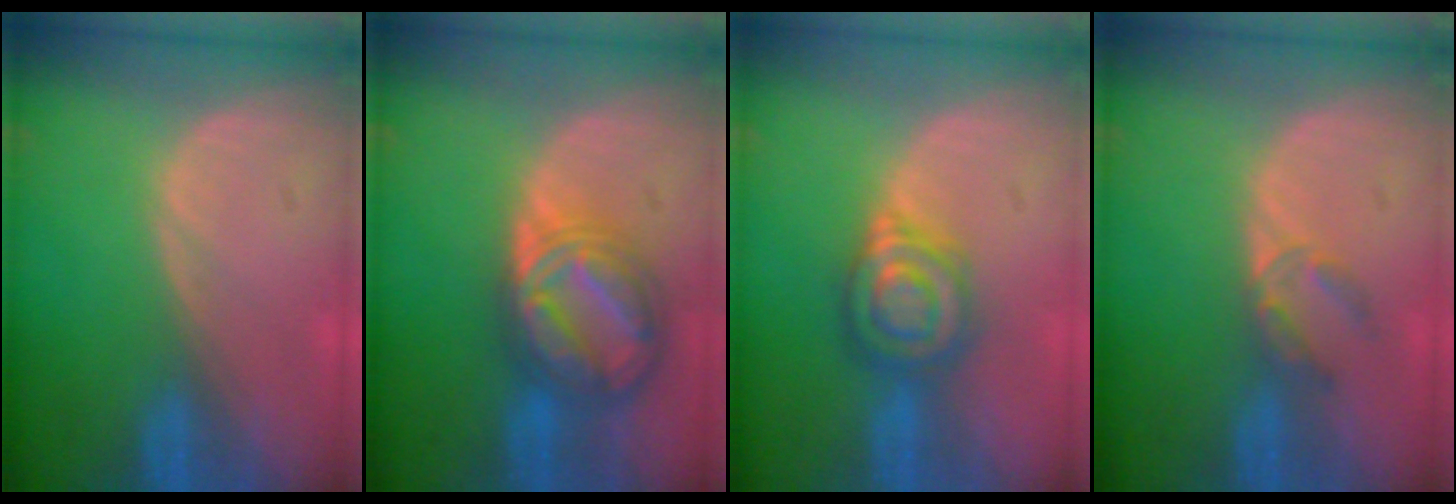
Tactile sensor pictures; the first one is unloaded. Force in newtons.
{"total": 8.8, "press": 8.8, "slide": 0.6}
{"total": 6.3, "press": 6.3, "slide": 0.0}
{"total": 2.9, "press": 2.7, "slide": 1.0}